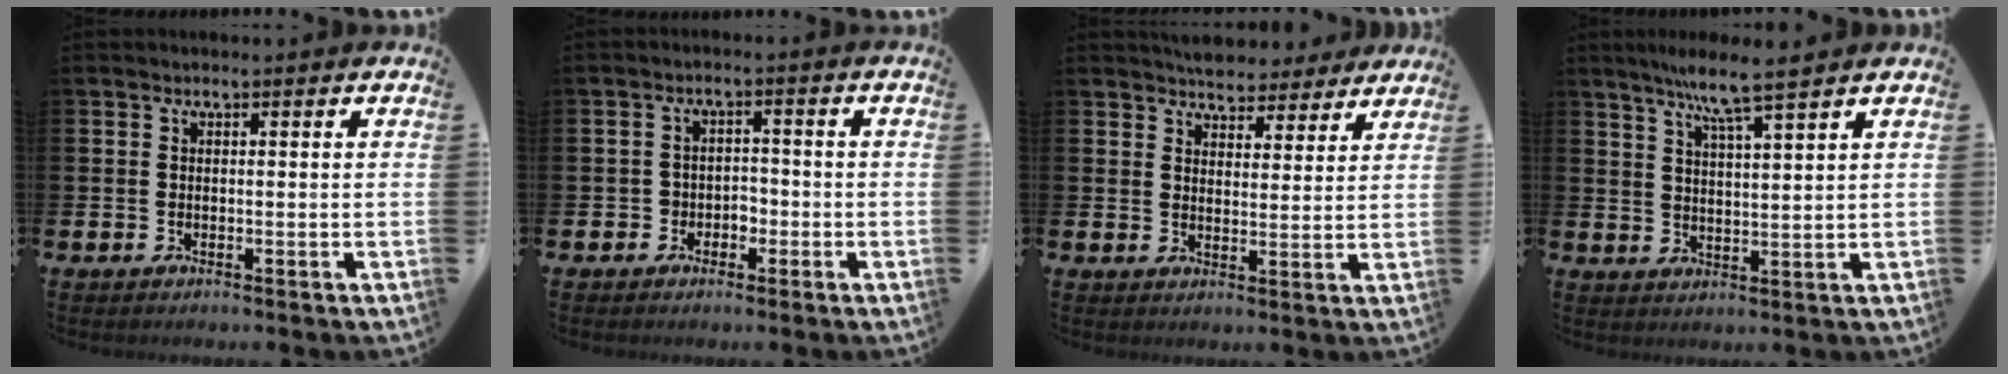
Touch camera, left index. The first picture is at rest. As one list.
[{"total": 2.5, "force": [-1.5, 1.9, 0.4], "torque": [-0.015, 0.006, -0.036]}, {"total": 5.0, "force": [4.8, 1.5, 0.1], "torque": [-0.010, -0.031, 0.085]}, {"total": 6.6, "force": [5.7, -0.1, 3.4], "torque": [-0.077, -0.018, 0.098]}]